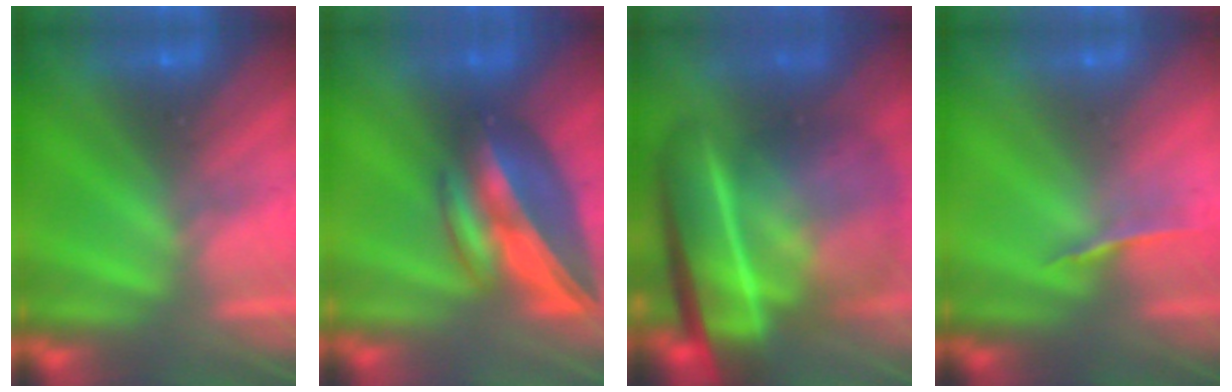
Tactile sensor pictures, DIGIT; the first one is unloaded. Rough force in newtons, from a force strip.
{"total": 5.7}
{"total": 5.9}
{"total": 1.0}